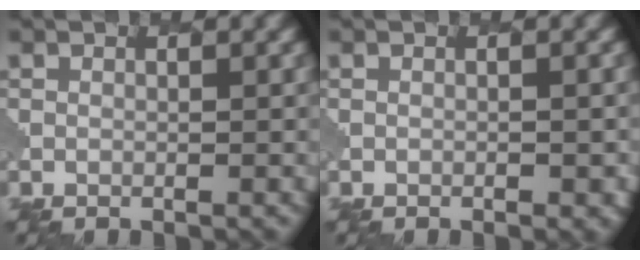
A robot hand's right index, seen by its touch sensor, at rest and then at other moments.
{"total": 1.3, "force": [-0.4, 0.7, 1.0], "torque": [-0.005, 0.002, 0.003]}